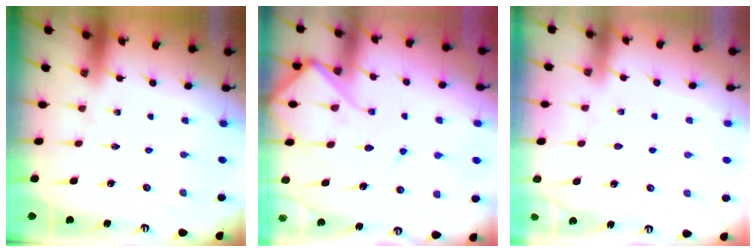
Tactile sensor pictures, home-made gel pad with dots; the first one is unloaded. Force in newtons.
{"total": 12.1, "press": 12.0, "slide": 1.2}
{"total": 2.2, "press": 2.2, "slide": 0.3}